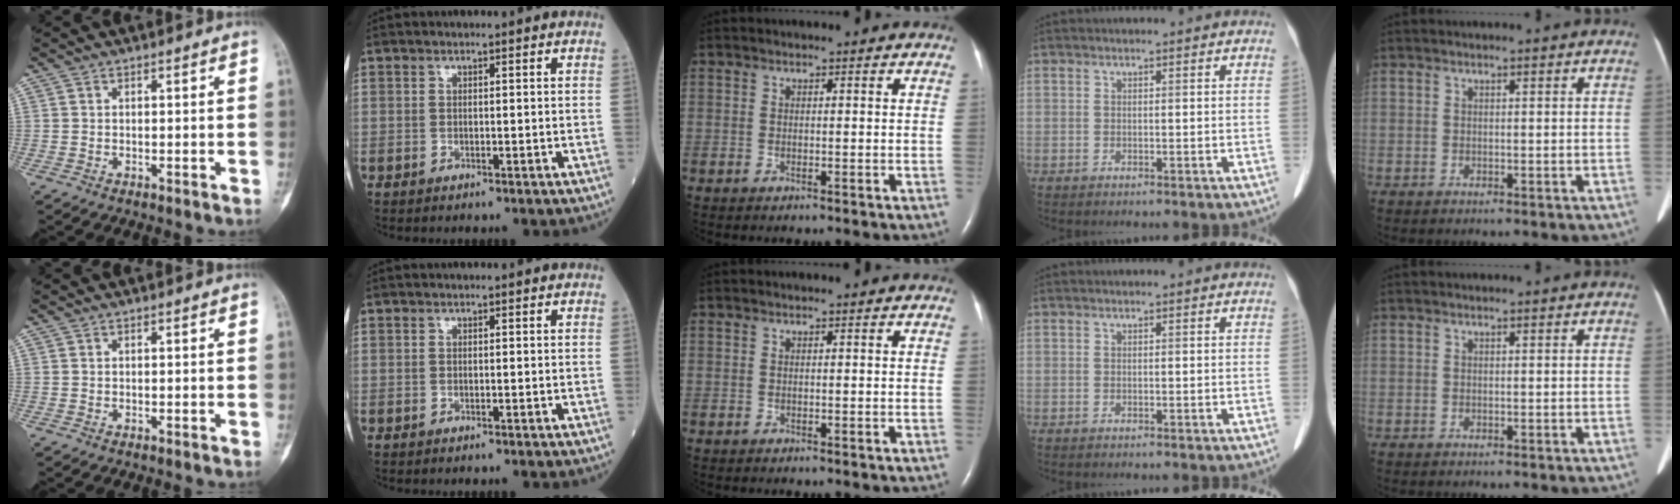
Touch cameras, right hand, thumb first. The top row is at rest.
{}